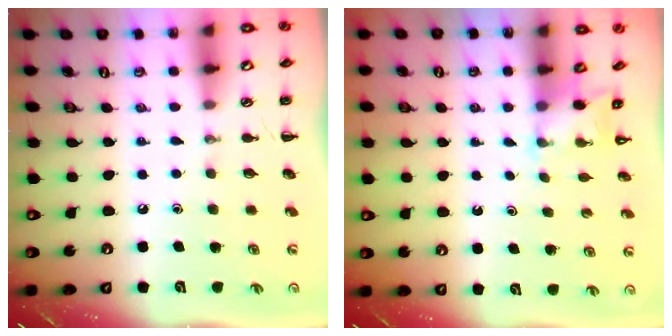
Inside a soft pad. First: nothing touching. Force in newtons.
{"total": 2.7, "press": 2.6, "slide": 0.9}